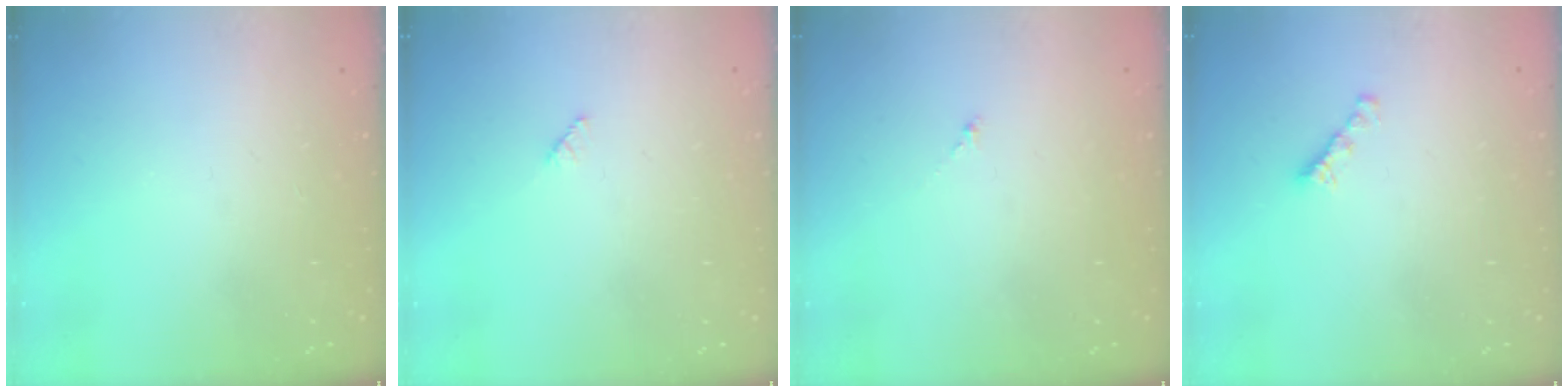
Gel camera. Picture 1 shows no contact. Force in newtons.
{"total": 1.9, "press": 1.9, "slide": 0.3}
{"total": 0.0}
{"total": 2.7, "press": 2.6, "slide": 0.7}